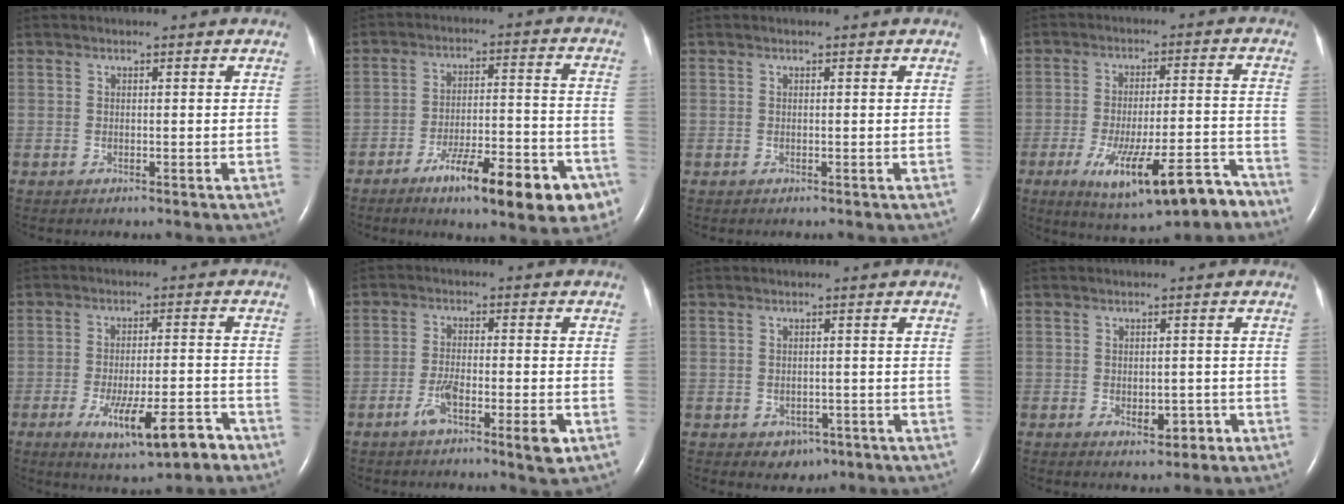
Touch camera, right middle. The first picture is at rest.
{"total": 15.5, "force": [-9.1, 3.4, 12.1], "torque": [-0.132, 0.011, -0.127]}
{"total": 0.0}
{"total": 14.5, "force": [-8.7, 2.8, 11.2], "torque": [-0.167, -0.002, -0.123]}
{"total": 10.2, "force": [-5.7, 2.0, 8.2], "torque": [-0.135, -0.008, -0.080]}
{"total": 6.6, "force": [-3.3, 0.9, 5.6], "torque": [-0.101, -0.006, -0.056]}
{"total": 2.7, "force": [-1.4, 2.1, 1.1], "torque": [-0.011, 0.003, -0.008]}
{"total": 3.2, "force": [-1.3, 1.9, 2.2], "torque": [-0.024, 0.004, -0.010]}